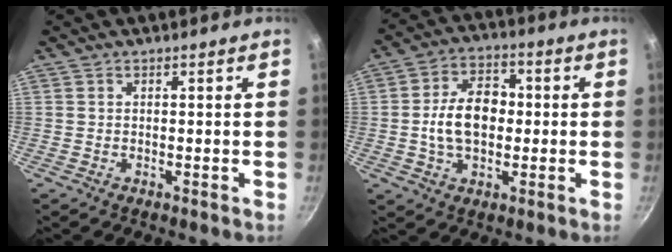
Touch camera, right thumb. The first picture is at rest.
{"total": 11.2, "force": [-0.3, 7.6, 8.2], "torque": [-0.112, 0.020, -0.014]}